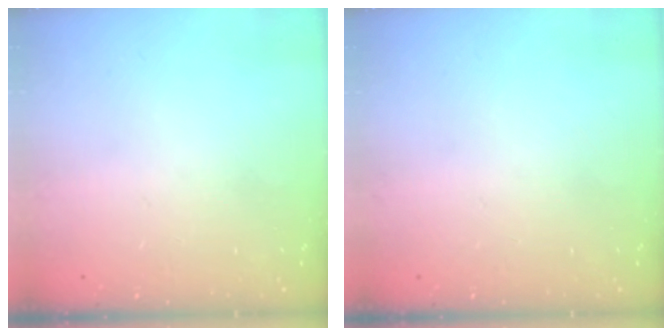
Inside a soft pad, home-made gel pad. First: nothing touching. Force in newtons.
{"total": 0.0}